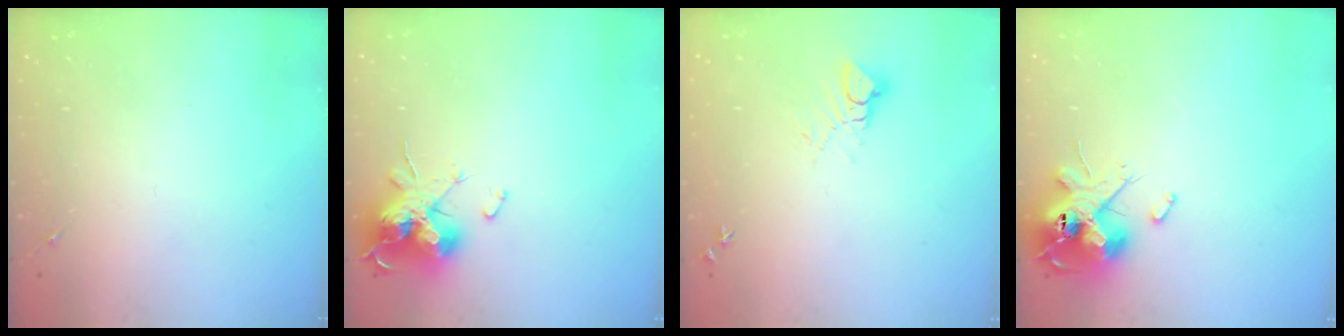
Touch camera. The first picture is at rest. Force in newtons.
{"total": 15.7, "press": 15.7, "slide": 0.1}
{"total": 4.4, "press": 4.4, "slide": 0.1}
{"total": 13.9, "press": 13.8, "slide": 1.3}